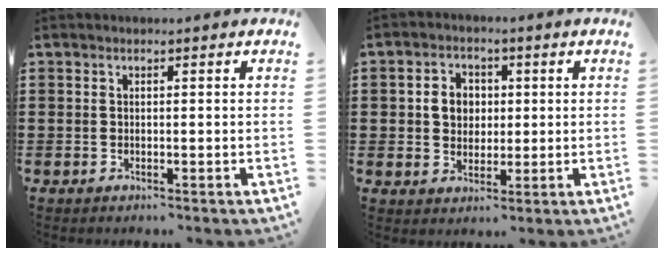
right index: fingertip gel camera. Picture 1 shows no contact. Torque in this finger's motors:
{"motor_torque": [0.28, -0.13, 0.22, 0.07]}